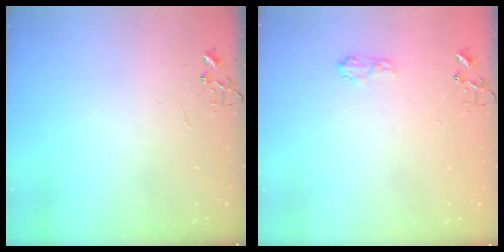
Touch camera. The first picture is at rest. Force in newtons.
{"total": 6.7, "press": 6.6, "slide": 0.8}